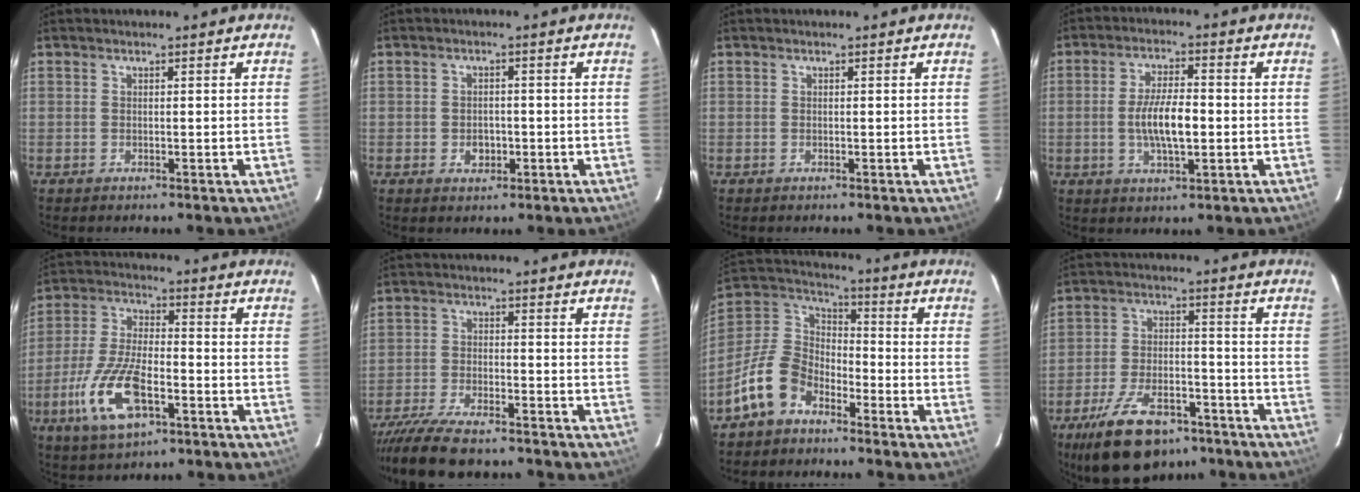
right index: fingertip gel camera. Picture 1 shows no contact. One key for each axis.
{"total": 2.9, "fx": -0.8, "fy": 2.4, "fz": 1.3, "tx": -0.026, "ty": 0.007, "tz": -0.005}
{"total": 0.0}
{"total": 8.3, "fx": -1.1, "fy": 2.8, "fz": 7.7, "tx": -0.146, "ty": 0.000, "tz": -0.018}
{"total": 14.2, "fx": -6.1, "fy": 5.8, "fz": 11.4, "tx": -0.248, "ty": -0.011, "tz": -0.112}
{"total": 12.8, "fx": -11.1, "fy": 2.9, "fz": 5.8, "tx": -0.133, "ty": -0.029, "tz": -0.192}
{"total": 11.6, "fx": -7.3, "fy": 7.2, "fz": 5.5, "tx": -0.125, "ty": 0.029, "tz": -0.141}
{"total": 16.6, "fx": -11.3, "fy": 7.9, "fz": 9.2, "tx": -0.193, "ty": -0.009, "tz": -0.179}